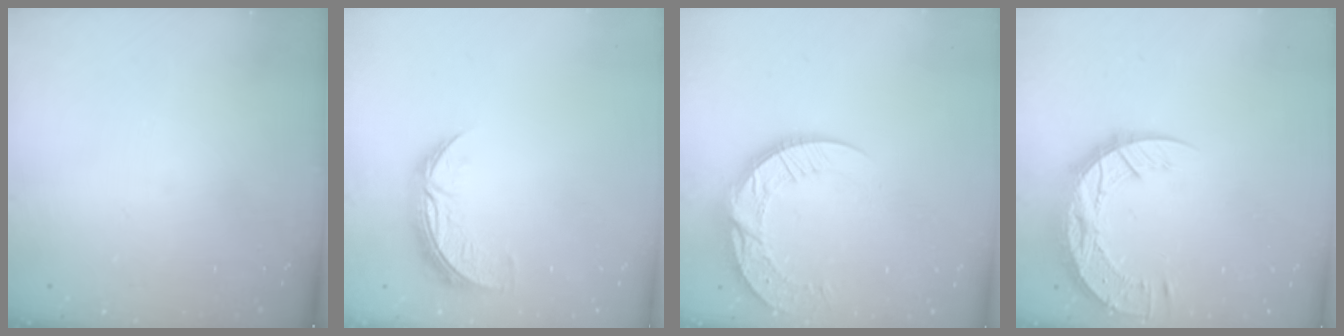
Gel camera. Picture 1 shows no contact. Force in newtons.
{"total": 8.7, "press": 8.7, "slide": 0.4}
{"total": 13.9, "press": 13.8, "slide": 1.4}
{"total": 15.7, "press": 15.6, "slide": 1.2}